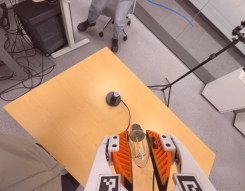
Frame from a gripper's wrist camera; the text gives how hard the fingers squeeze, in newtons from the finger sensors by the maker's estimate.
{"total": 21.6, "left": 23.3, "right": 19.9}